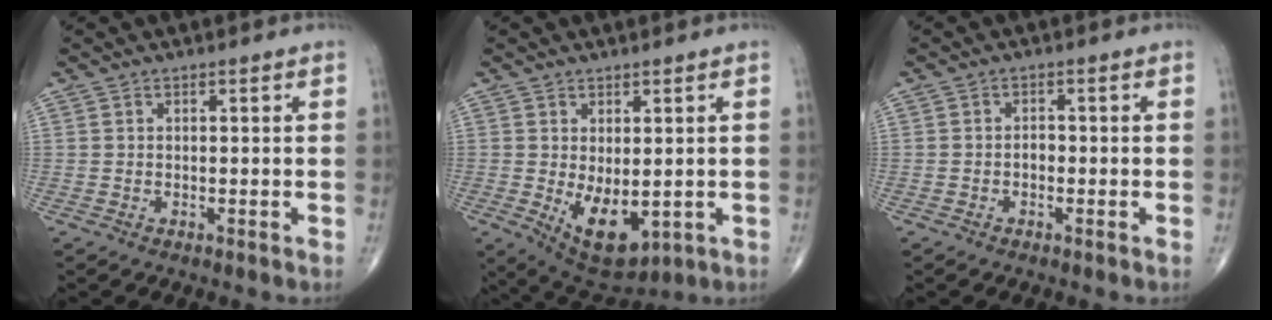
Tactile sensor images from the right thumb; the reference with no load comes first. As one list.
[{"total": 9.3, "force": [-1.2, 4.9, 7.8], "torque": [-0.108, -0.013, 0.003]}, {"total": 1.3, "force": [-0.5, 0.9, 0.8], "torque": [-0.007, 0.004, -0.012]}]